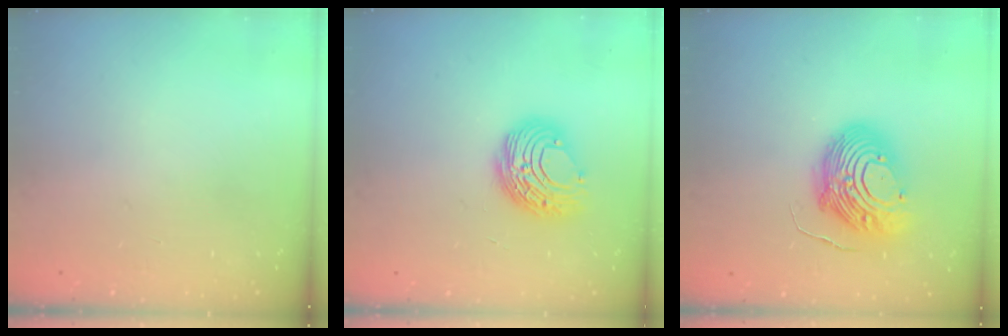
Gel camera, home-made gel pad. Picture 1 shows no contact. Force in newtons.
{"total": 9.5, "press": 9.5, "slide": 0.5}
{"total": 14.9, "press": 14.9, "slide": 1.5}